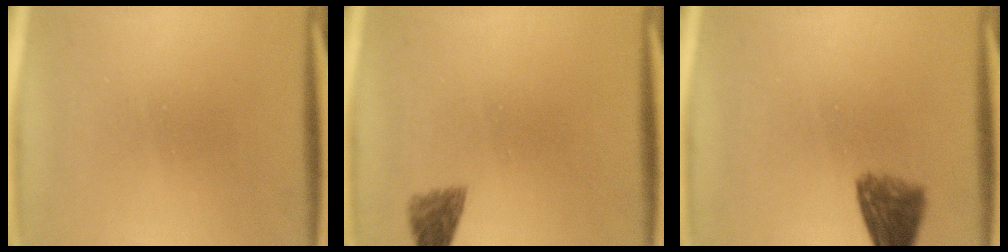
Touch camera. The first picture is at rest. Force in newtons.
{"total": 2.0}
{"total": 5.8}